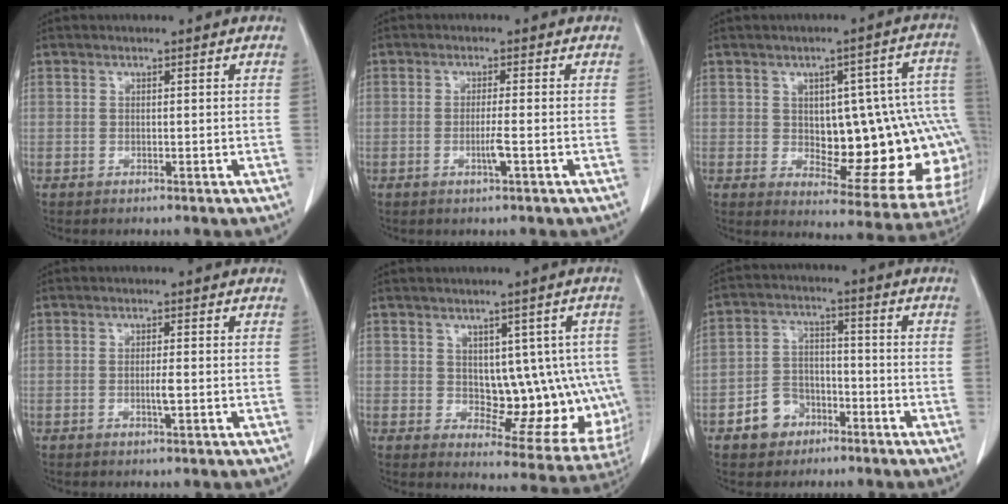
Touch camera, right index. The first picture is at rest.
{"total": 2.5, "force": [-0.8, -0.2, 2.3], "torque": [-0.046, -0.004, -0.015]}
{"total": 19.2, "force": [-0.4, 6.8, 18.0], "torque": [-0.162, 0.036, 0.018]}
{"total": 1.7, "force": [-0.4, 0.0, 1.6], "torque": [-0.032, -0.003, -0.006]}
{"total": 12.3, "force": [0.7, 6.9, 10.2], "torque": [-0.098, 0.012, 0.029]}
{"total": 6.7, "force": [-3.6, 5.2, 2.2], "torque": [-0.044, 0.017, -0.055]}